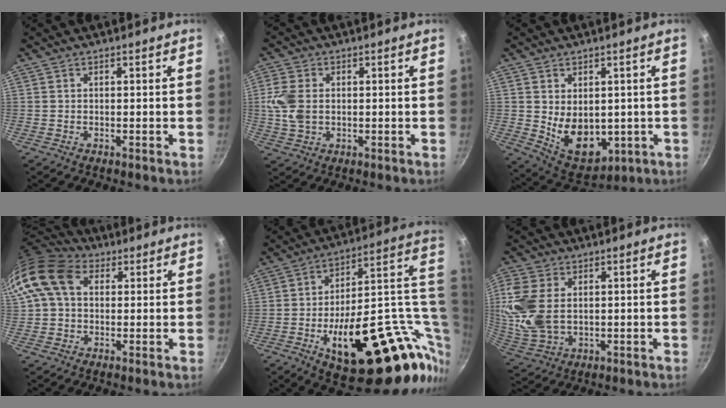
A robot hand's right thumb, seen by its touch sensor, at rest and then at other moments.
{"total": 7.0, "force": [0.3, 4.9, 5.0], "torque": [-0.104, 0.001, 0.004]}
{"total": 11.4, "force": [-0.1, 7.9, 8.2], "torque": [-0.101, -0.024, 0.027]}
{"total": 15.0, "force": [4.1, 11.5, 8.8], "torque": [-0.164, 0.013, 0.062]}
{"total": 32.4, "force": [-2.9, 14.9, 28.6], "torque": [-0.375, 0.015, -0.020]}
{"total": 12.2, "force": [1.6, 8.2, 9.0], "torque": [-0.189, -0.013, 0.038]}